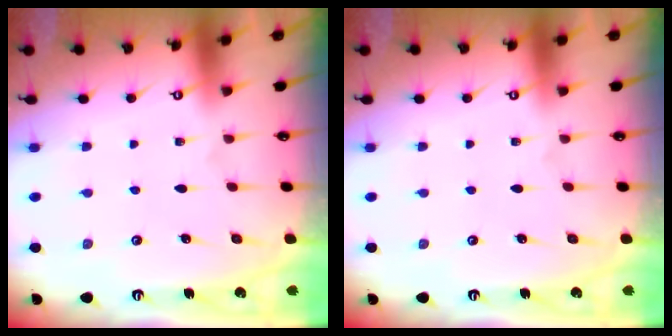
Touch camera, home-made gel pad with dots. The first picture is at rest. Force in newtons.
{"total": 0.0}